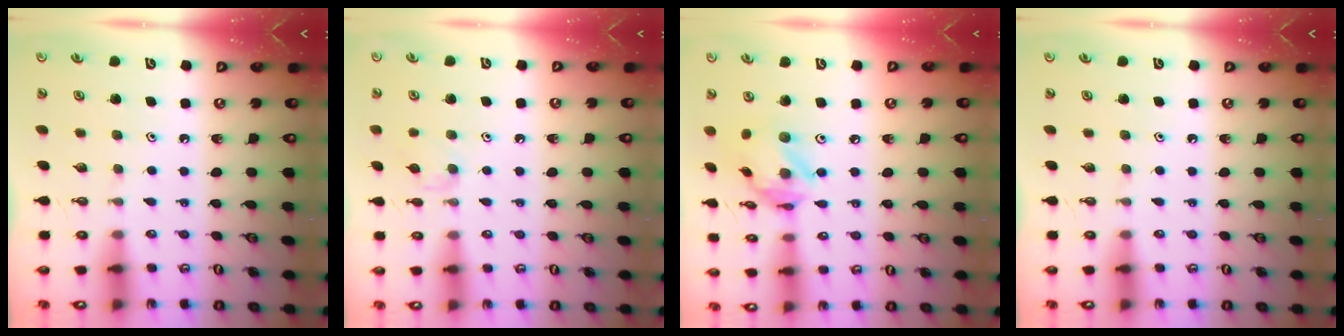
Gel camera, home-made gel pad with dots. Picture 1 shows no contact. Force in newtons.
{"total": 5.4, "press": 5.3, "slide": 1.0}
{"total": 13.6, "press": 13.6, "slide": 1.4}
{"total": 0.0}